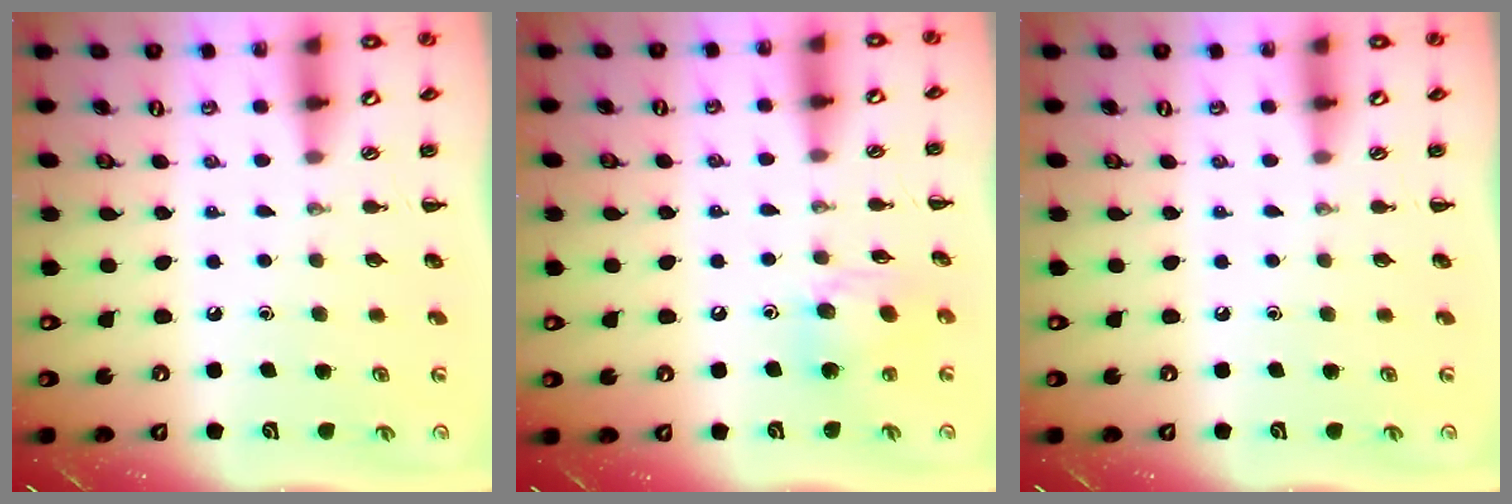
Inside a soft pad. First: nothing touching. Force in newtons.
{"total": 11.2, "press": 10.9, "slide": 2.4}
{"total": 0.0}